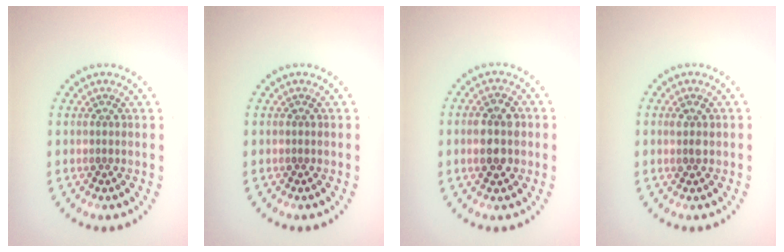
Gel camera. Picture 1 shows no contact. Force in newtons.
{"total": 0.0}
{"total": 2.9, "press": 2.9, "slide": 0.2}
{"total": 1.3, "press": 1.2, "slide": 0.5}